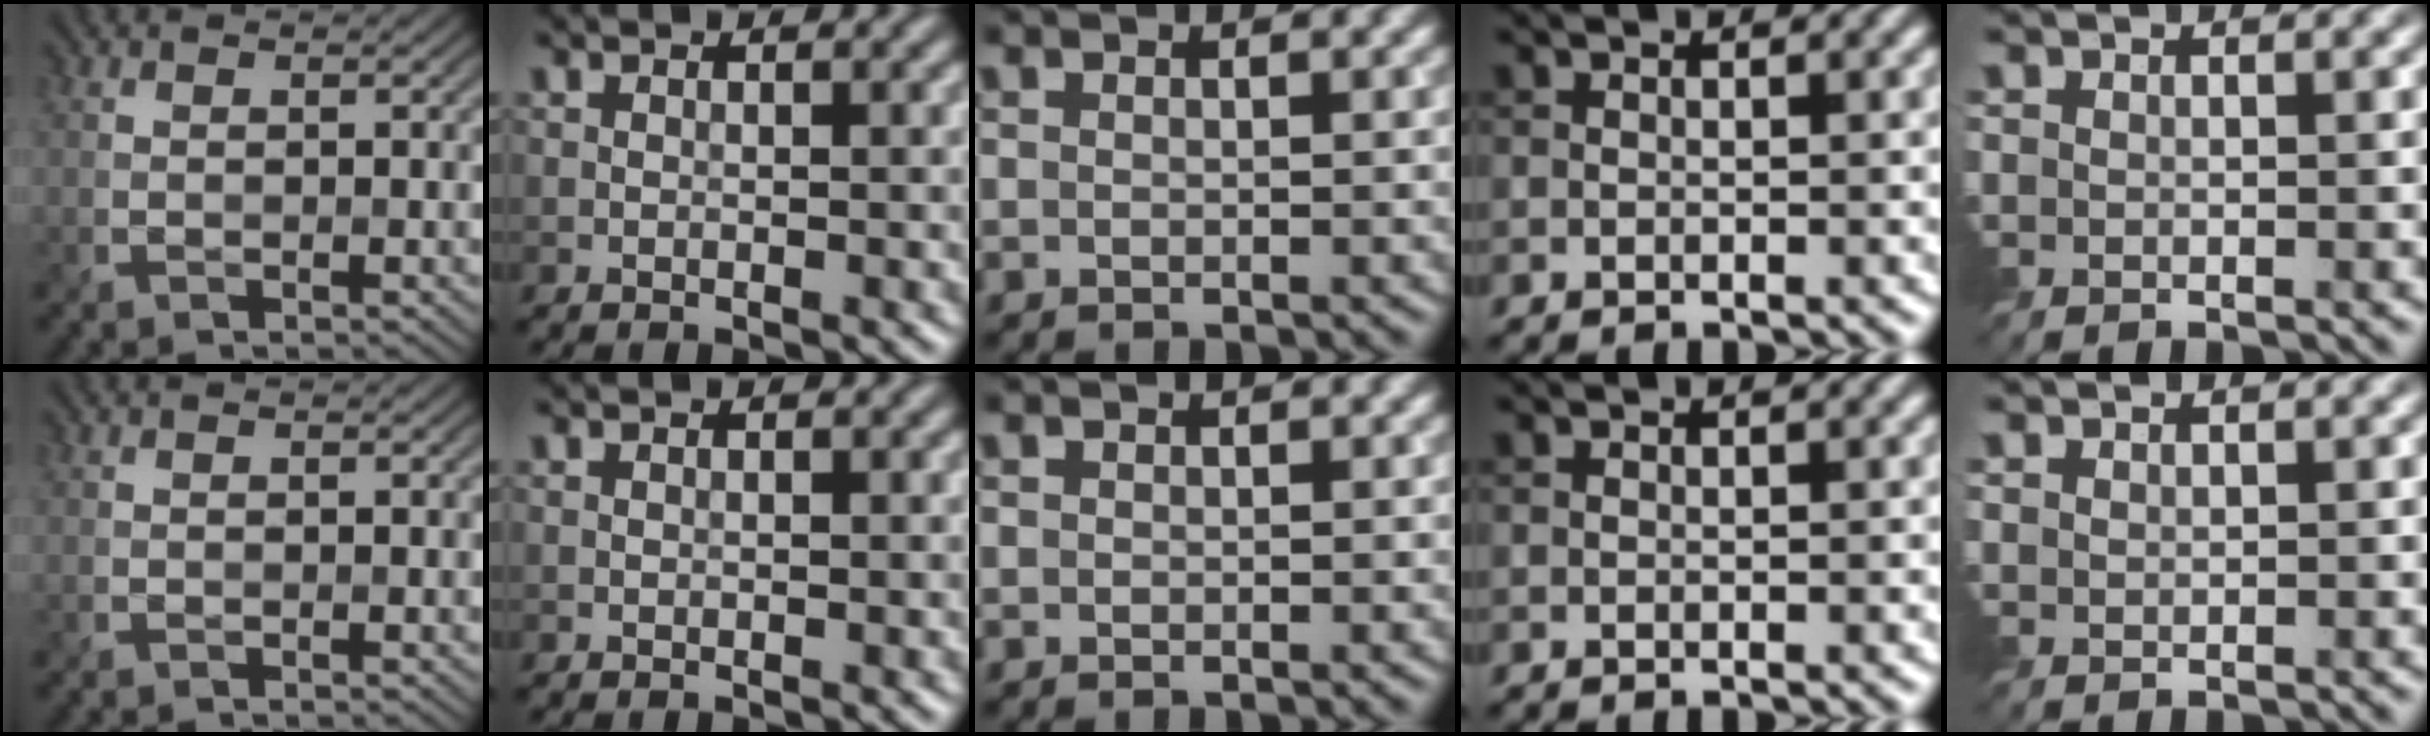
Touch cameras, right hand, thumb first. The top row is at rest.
{"little": {"total": 0.5, "force": [0.5, 0.2, 0.1], "torque": [-0.001, 0.002, 0.011]}}